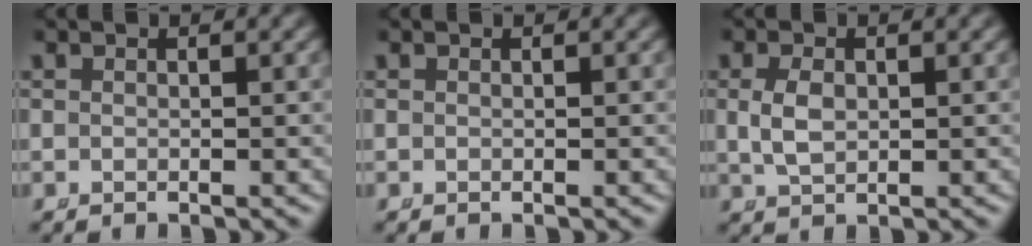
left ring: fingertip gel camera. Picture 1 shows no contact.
{"total": 0.0}
{"total": 2.4, "force": [0.1, 1.5, 1.8], "torque": [-0.048, -0.010, 0.014]}